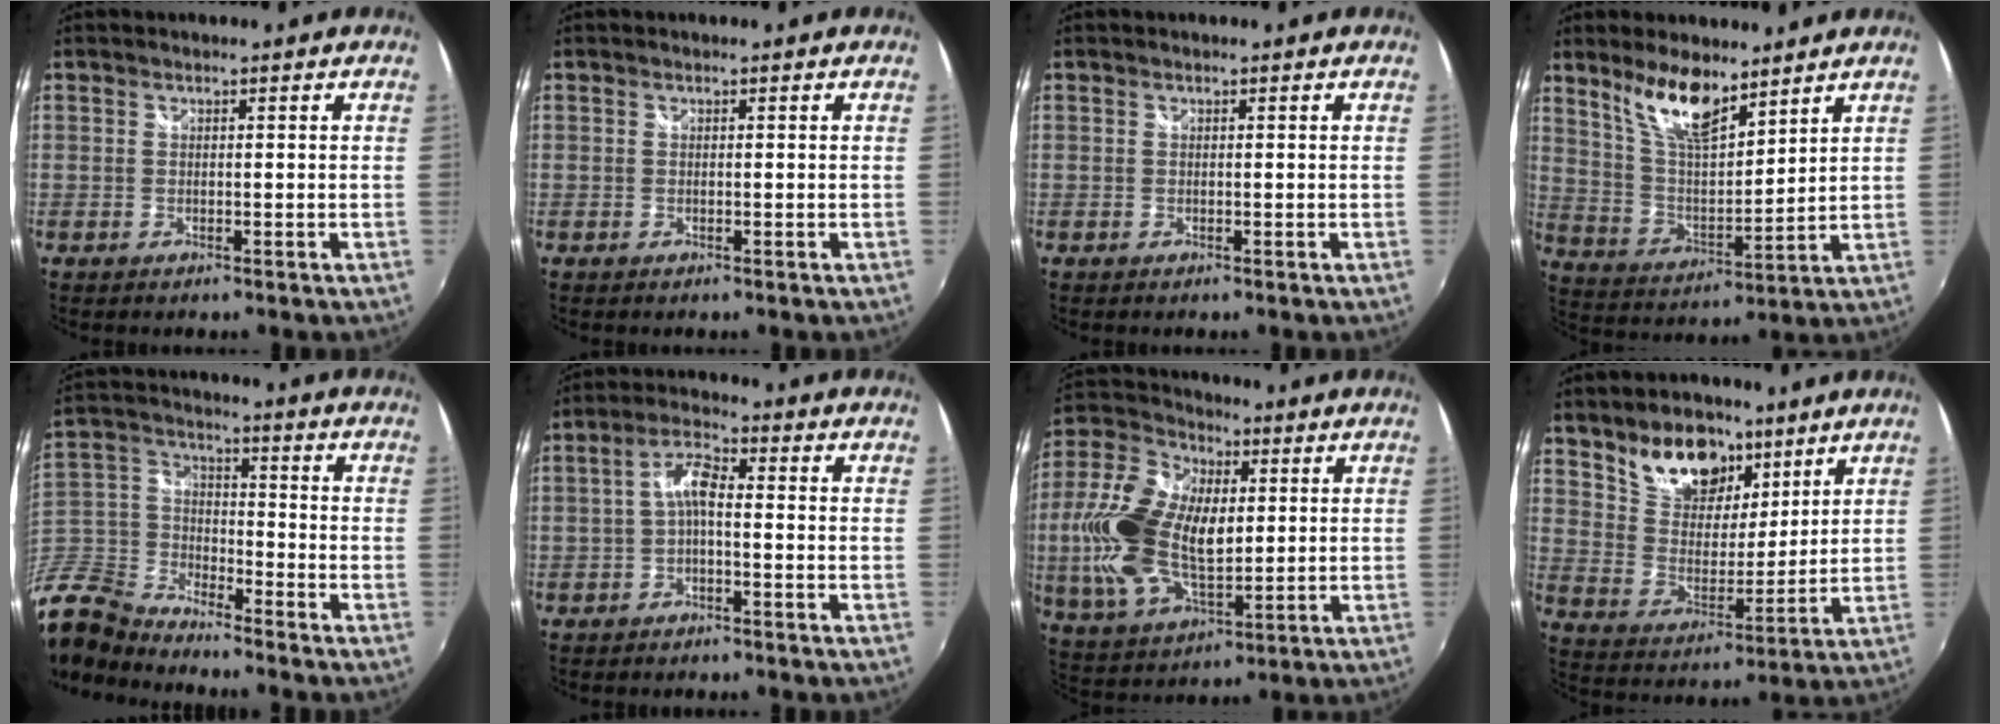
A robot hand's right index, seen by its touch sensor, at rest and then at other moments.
{"total": 0.0}
{"total": 0.0}
{"total": 11.6, "force": [8.3, 3.6, 7.2], "torque": [-0.133, 0.002, 0.167]}
{"total": 16.1, "force": [-12.7, 7.7, 6.1], "torque": [-0.174, 0.000, -0.263]}
{"total": 4.6, "force": [-1.2, 1.6, 4.1], "torque": [-0.087, 0.015, -0.025]}
{"total": 19.2, "force": [1.1, 11.0, 15.7], "torque": [-0.332, 0.017, 0.024]}
{"total": 13.5, "force": [8.7, 7.9, 6.7], "torque": [-0.119, 0.017, 0.162]}